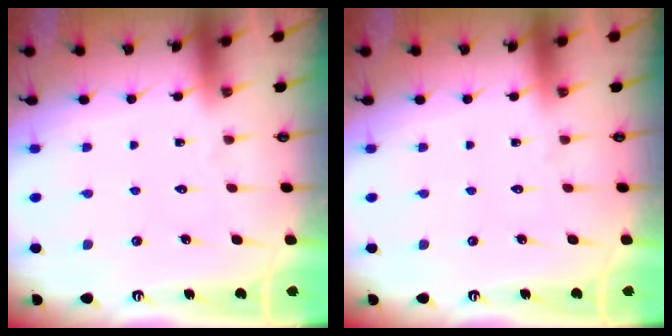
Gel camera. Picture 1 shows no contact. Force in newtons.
{"total": 0.0}